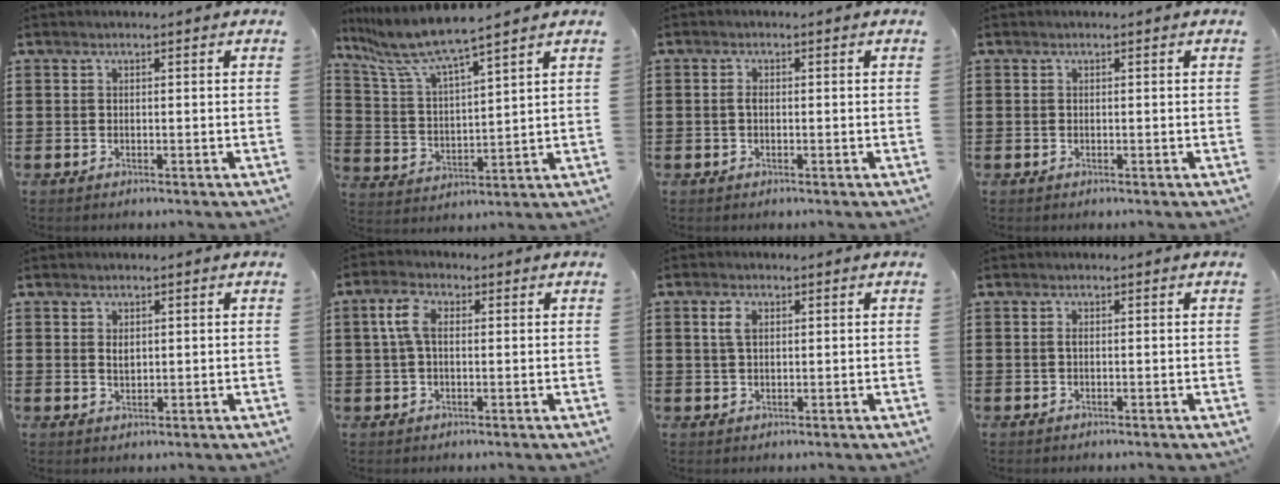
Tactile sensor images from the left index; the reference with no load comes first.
{"total": 7.0, "force": [6.0, 0.1, 3.6], "torque": [-0.098, -0.038, 0.099]}
{"total": 1.4, "force": [-0.2, 0.9, 1.0], "torque": [-0.029, 0.000, -0.007]}
{"total": 0.0}
{"total": 1.5, "force": [0.6, 0.9, 1.0], "torque": [-0.022, 0.003, 0.011]}
{"total": 5.1, "force": [1.1, 2.6, 4.3], "torque": [-0.106, 0.006, 0.013]}
{"total": 2.8, "force": [1.0, 1.7, 2.0], "torque": [-0.044, 0.007, 0.017]}
{"total": 0.8, "force": [0.0, 0.3, 0.8], "torque": [-0.017, 0.000, 0.000]}